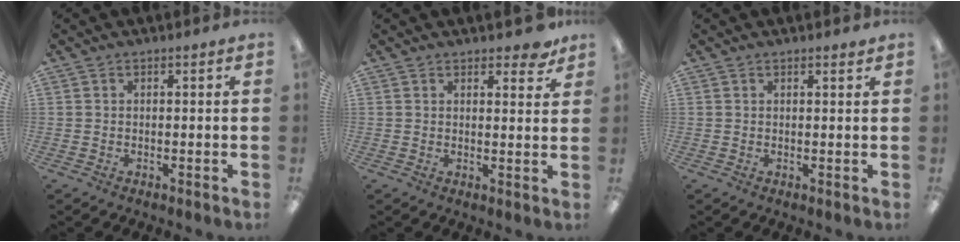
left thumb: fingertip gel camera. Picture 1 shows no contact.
{"total": 3.7, "force": [3.0, 1.5, 1.6], "torque": [-0.006, -0.017, 0.049]}
{"total": 0.7, "force": [0.7, 0.0, 0.1], "torque": [0.007, -0.004, 0.011]}